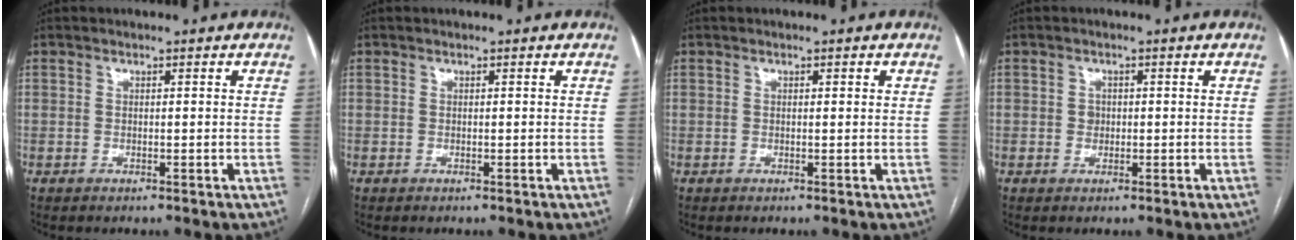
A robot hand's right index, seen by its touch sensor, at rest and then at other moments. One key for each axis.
{"total": 0.0}
{"total": 0.7, "fx": 0.3, "fy": 0.2, "fz": 0.6, "tx": -0.013, "ty": 0.003, "tz": 0.003}
{"total": 1.4, "fx": 0.0, "fy": 1.3, "fz": 0.6, "tx": -0.009, "ty": 0.002, "tz": 0.002}